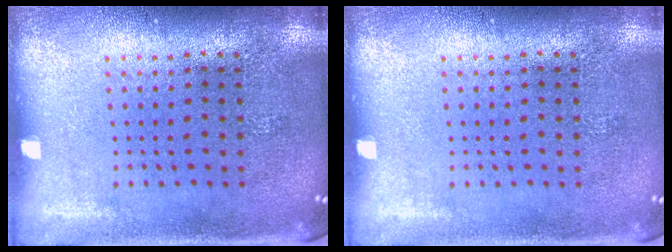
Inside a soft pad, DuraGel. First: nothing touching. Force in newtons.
{"total": 0.0}